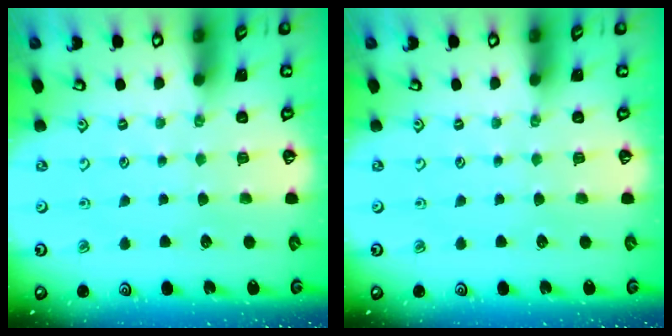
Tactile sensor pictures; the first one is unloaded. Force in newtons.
{"total": 0.0}